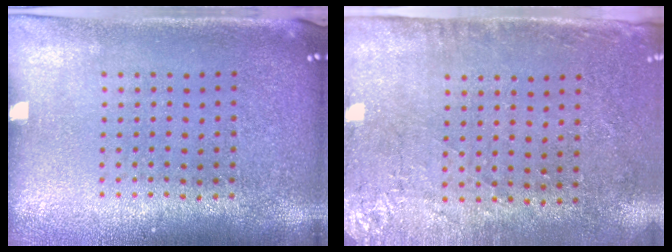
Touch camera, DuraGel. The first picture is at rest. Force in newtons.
{"total": 2.9, "press": 2.3, "slide": 1.6}